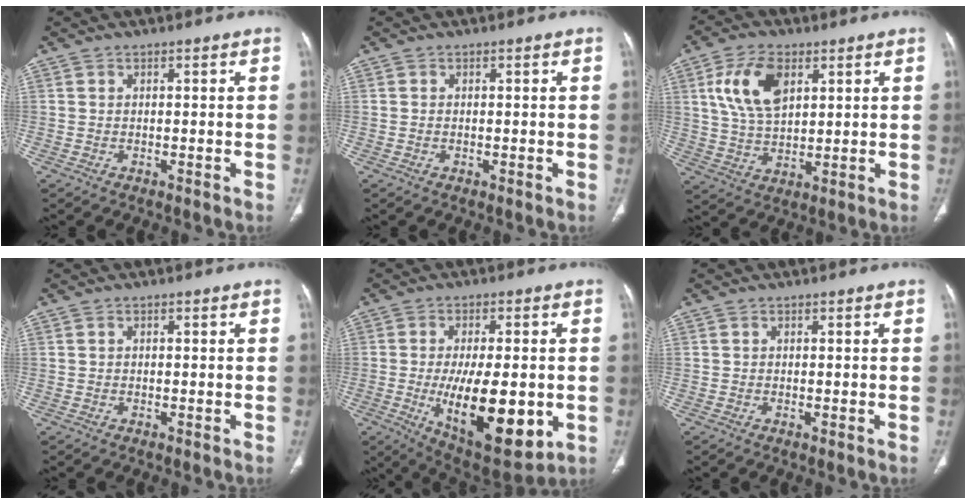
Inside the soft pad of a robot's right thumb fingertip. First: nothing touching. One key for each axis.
{"total": 0.0}
{"total": 11.2, "fx": 4.2, "fy": 6.3, "fz": 8.2, "tx": -0.148, "ty": -0.009, "tz": 0.084}
{"total": 0.0}
{"total": 19.3, "fx": -3.5, "fy": 7.9, "fz": 17.2, "tx": -0.265, "ty": -0.023, "tz": -0.033}
{"total": 0.0}